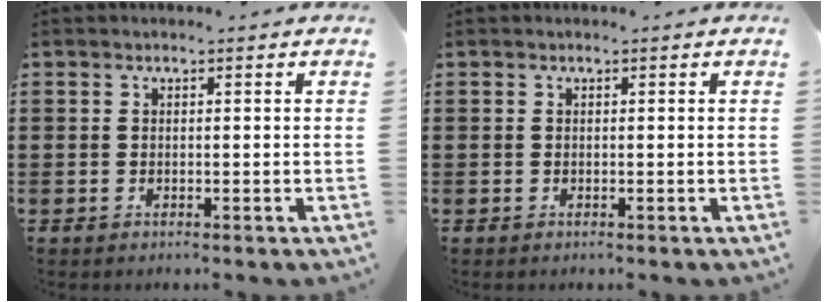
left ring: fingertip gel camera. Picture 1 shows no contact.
{"total": 0.0}